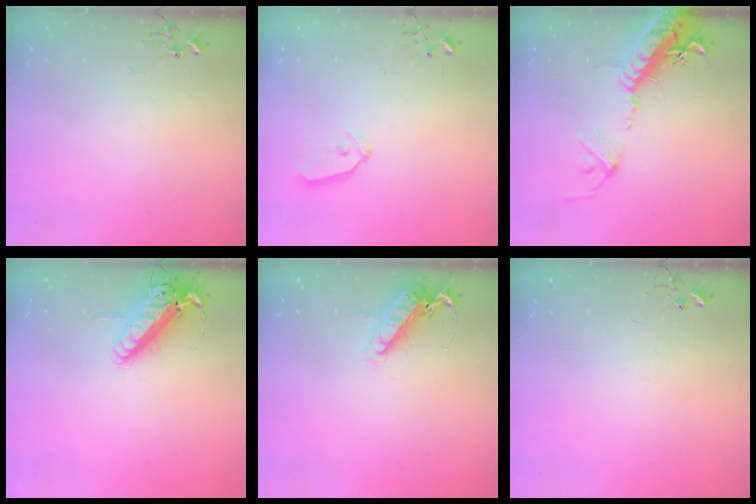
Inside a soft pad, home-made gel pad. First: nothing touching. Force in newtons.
{"total": 7.2, "press": 7.2, "slide": 0.4}
{"total": 20.6, "press": 20.2, "slide": 4.3}
{"total": 17.8, "press": 17.5, "slide": 3.4}
{"total": 13.8, "press": 13.7, "slide": 1.5}
{"total": 0.0}